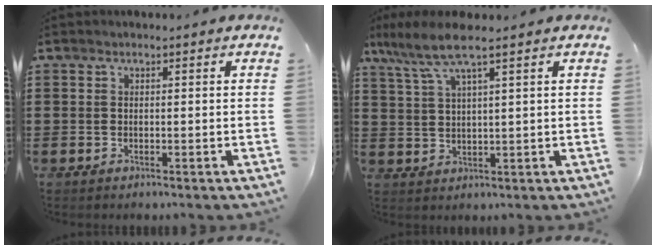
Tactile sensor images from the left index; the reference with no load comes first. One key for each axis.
{"total": 6.6, "fx": 4.3, "fy": 0.6, "fz": 5.0, "tx": -0.118, "ty": -0.009, "tz": 0.071}